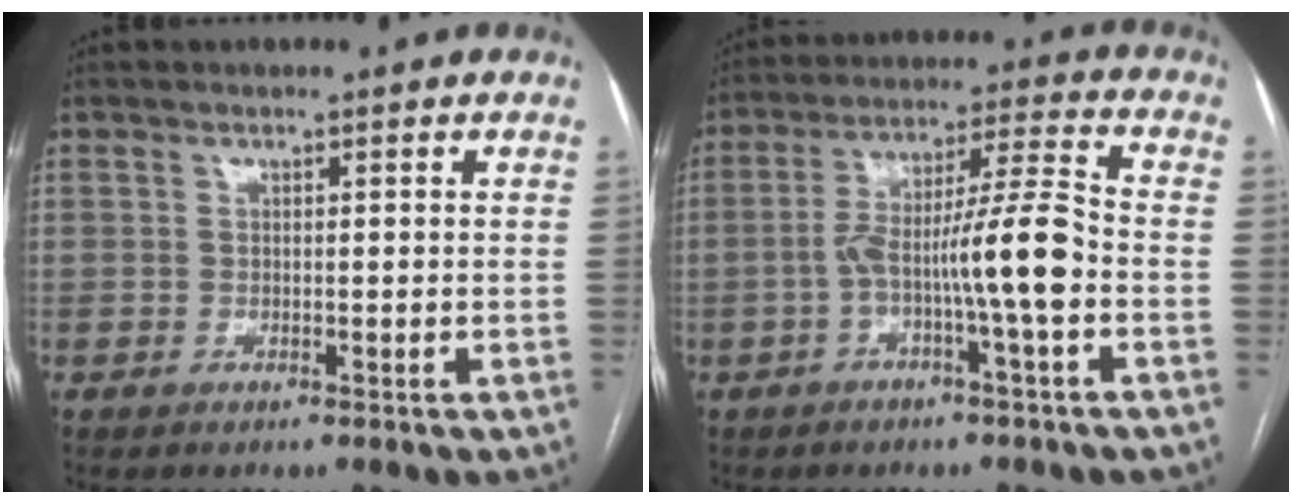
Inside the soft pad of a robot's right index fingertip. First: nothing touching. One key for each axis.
{"total": 10.8, "fx": -2.9, "fy": -0.1, "fz": 10.4, "tx": -0.185, "ty": 0.020, "tz": -0.053}